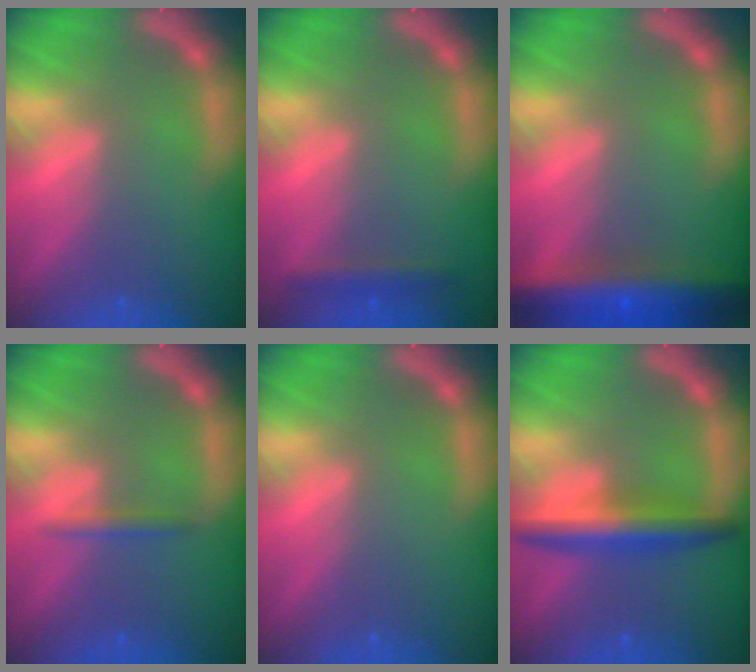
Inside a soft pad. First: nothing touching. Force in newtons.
{"total": 1.9}
{"total": 10.0}
{"total": 1.4}
{"total": 0.0}
{"total": 5.0}